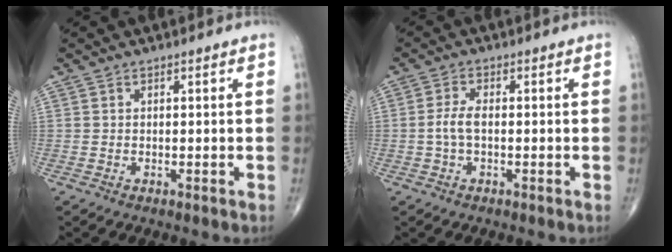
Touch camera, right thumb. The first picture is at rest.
{"total": 3.3, "force": [-0.5, 1.5, 2.9], "torque": [-0.068, 0.008, -0.013]}